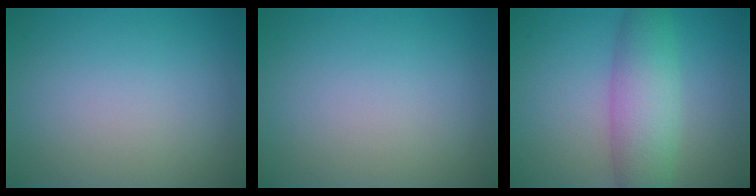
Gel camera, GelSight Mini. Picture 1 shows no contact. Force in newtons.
{"total": 0.0}
{"total": 5.5, "press": 5.5, "slide": 0.1}